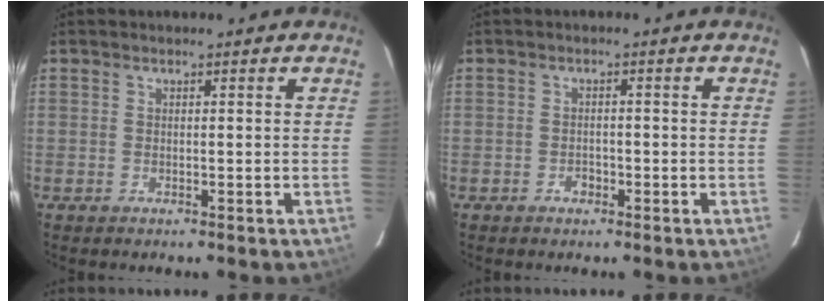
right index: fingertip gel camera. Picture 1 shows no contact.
{"total": 1.6, "force": [-0.9, 1.0, 0.9], "torque": [-0.013, 0.005, -0.013]}